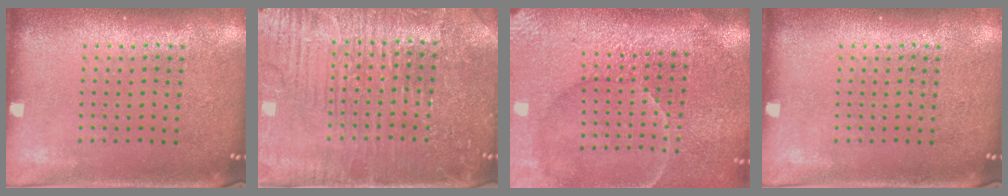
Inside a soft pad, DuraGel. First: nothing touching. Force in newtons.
{"total": 4.7, "press": 4.6, "slide": 1.3}
{"total": 4.3, "press": 3.9, "slide": 1.9}
{"total": 0.0}